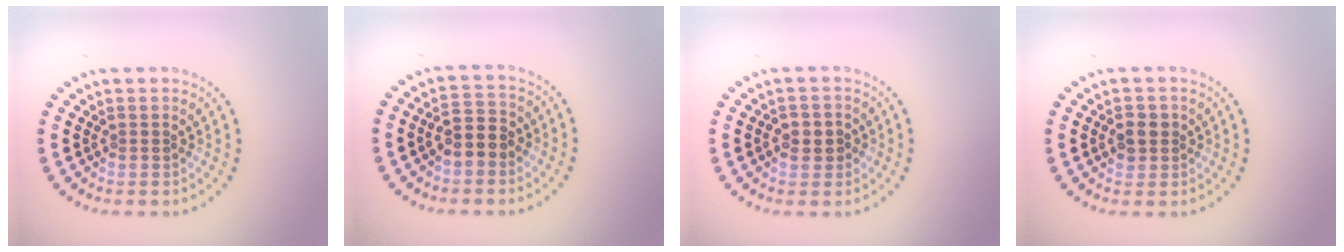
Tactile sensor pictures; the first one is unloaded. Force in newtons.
{"total": 2.9, "press": 2.8, "slide": 0.8}
{"total": 2.0, "press": 1.9, "slide": 0.5}
{"total": 1.7, "press": 1.6, "slide": 0.5}